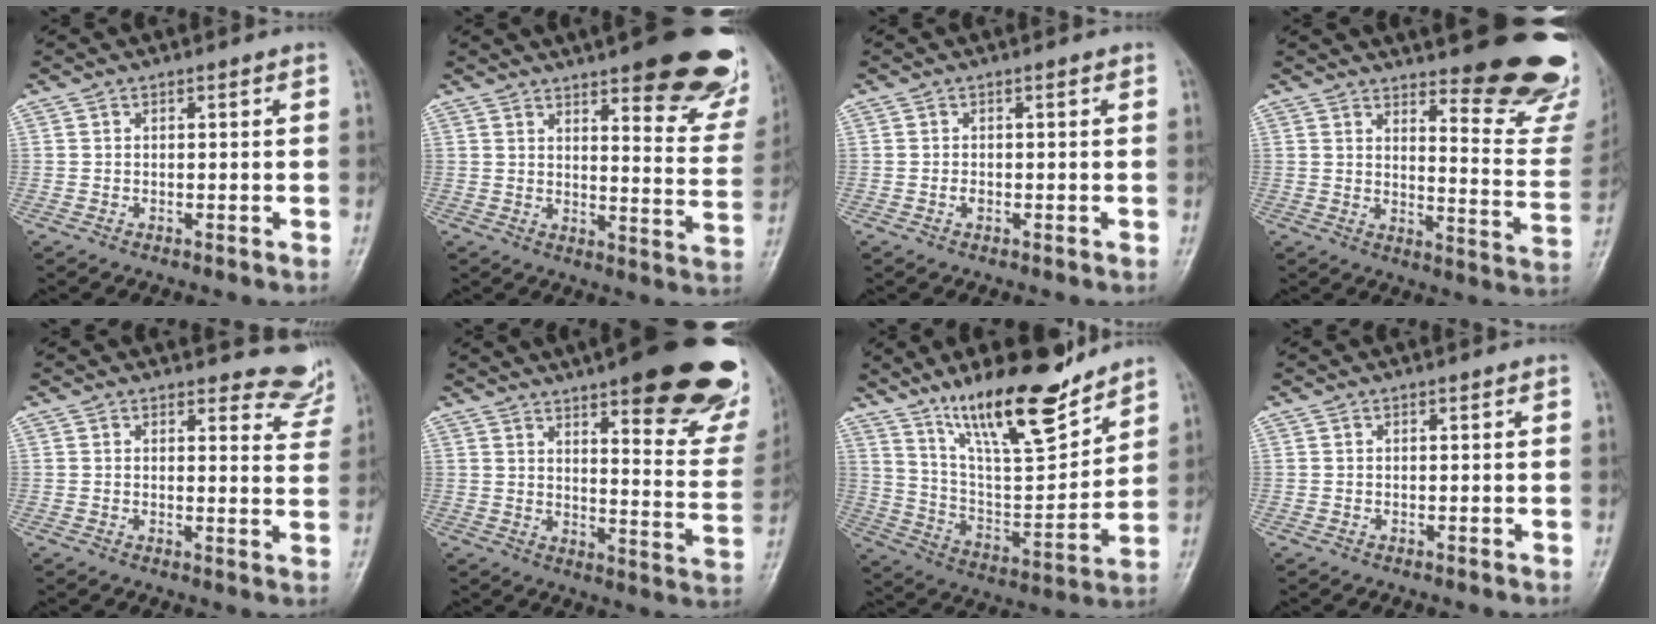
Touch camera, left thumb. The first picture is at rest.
{"total": 24.2, "force": [16.4, 6.9, 16.4], "torque": [-0.172, -0.077, 0.195]}
{"total": 0.9, "force": [-0.1, 0.5, 0.7], "torque": [-0.008, 0.001, -0.003]}
{"total": 20.8, "force": [15.6, 5.4, 12.6], "torque": [-0.118, -0.129, 0.188]}
{"total": 7.0, "force": [6.6, 2.1, 0.1], "torque": [0.034, -0.054, 0.053]}
{"total": 28.9, "force": [18.7, 7.9, 20.6], "torque": [-0.209, -0.074, 0.237]}
{"total": 19.5, "force": [14.2, 5.1, 12.3], "torque": [-0.165, -0.086, 0.250]}
{"total": 0.0}